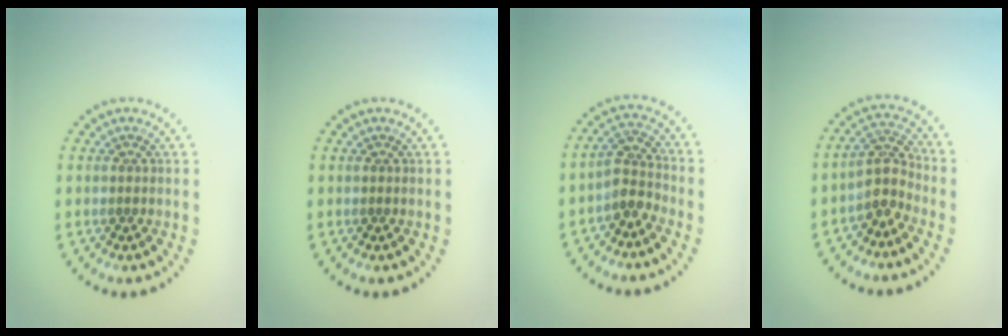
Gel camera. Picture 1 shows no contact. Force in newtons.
{"total": 0.0}
{"total": 2.6, "press": 2.1, "slide": 1.5}
{"total": 2.9, "press": 2.2, "slide": 1.9}